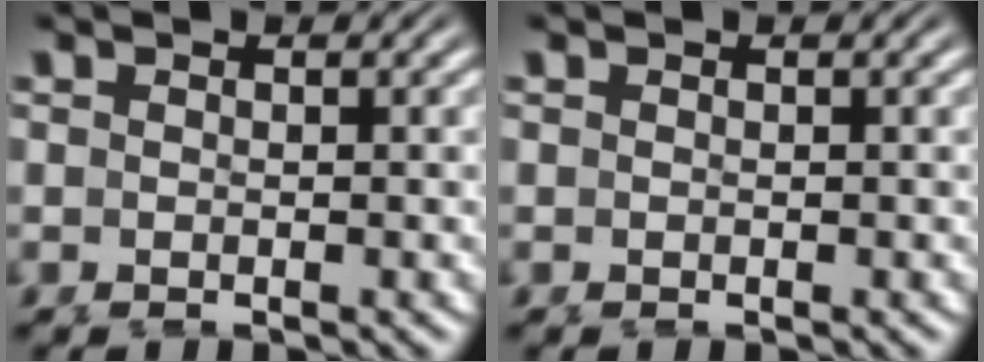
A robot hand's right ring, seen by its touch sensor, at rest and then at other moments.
{"total": 0.0}